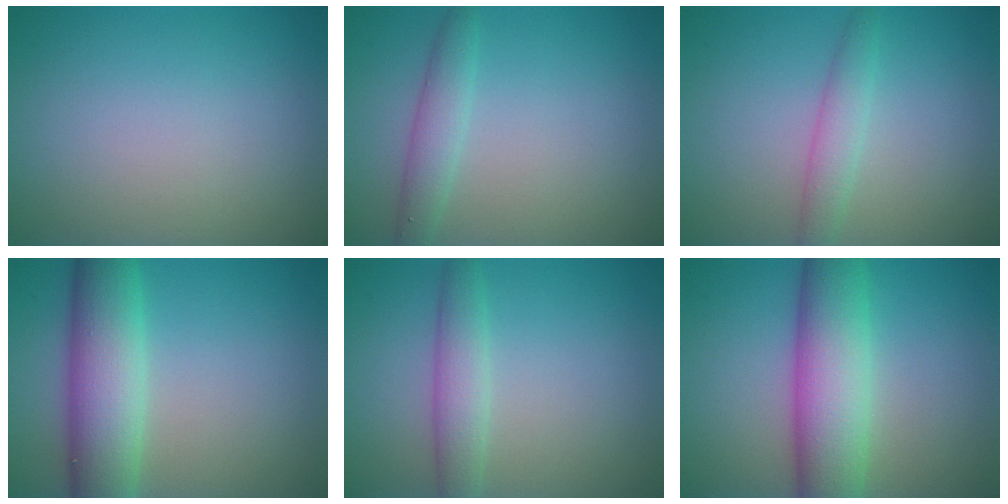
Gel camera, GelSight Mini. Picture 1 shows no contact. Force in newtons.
{"total": 2.4, "press": 2.4, "slide": 0.1}
{"total": 2.2, "press": 2.2, "slide": 0.0}
{"total": 7.9, "press": 7.8, "slide": 0.5}
{"total": 3.0, "press": 3.0, "slide": 0.0}
{"total": 8.3, "press": 8.3, "slide": 0.3}